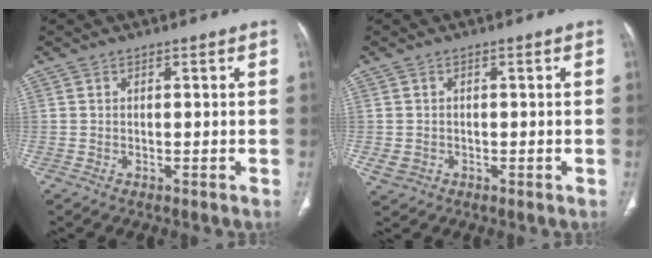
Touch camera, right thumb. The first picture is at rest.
{"total": 2.3, "force": [-0.5, 2.0, 1.0], "torque": [-0.018, 0.003, -0.001]}